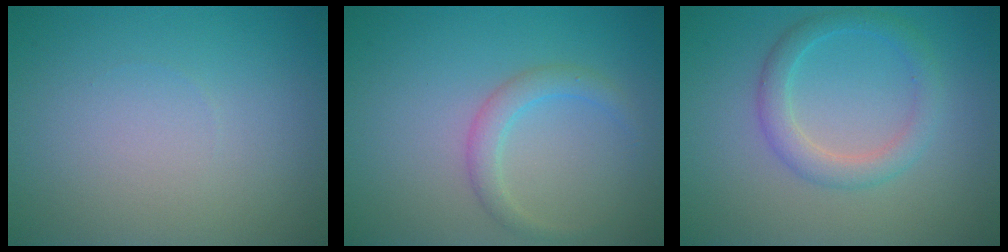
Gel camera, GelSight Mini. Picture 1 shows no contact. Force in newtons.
{"total": 2.1, "press": 2.1, "slide": 0.0}
{"total": 2.8, "press": 2.8, "slide": 0.0}